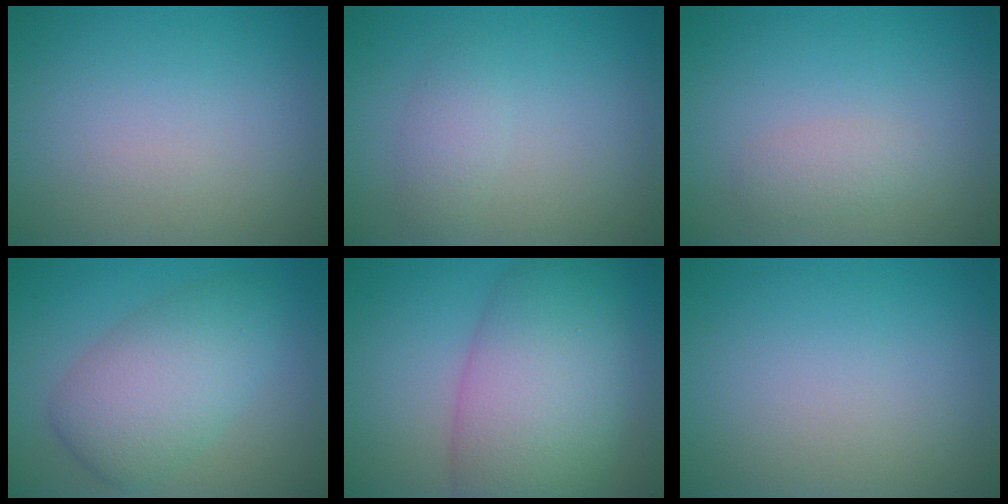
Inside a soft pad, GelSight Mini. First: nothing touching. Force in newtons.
{"total": 1.6, "press": 1.6, "slide": 0.0}
{"total": 1.5, "press": 1.5, "slide": 0.1}
{"total": 6.4, "press": 6.4, "slide": 0.4}
{"total": 10.1, "press": 10.1, "slide": 0.3}
{"total": 0.0}